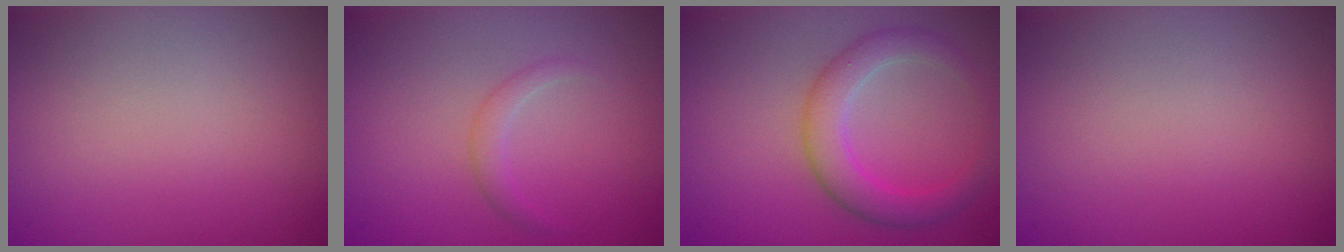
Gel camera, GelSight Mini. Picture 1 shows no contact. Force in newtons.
{"total": 1.2, "press": 1.2, "slide": 0.0}
{"total": 3.9, "press": 3.9, "slide": 0.0}
{"total": 0.0}